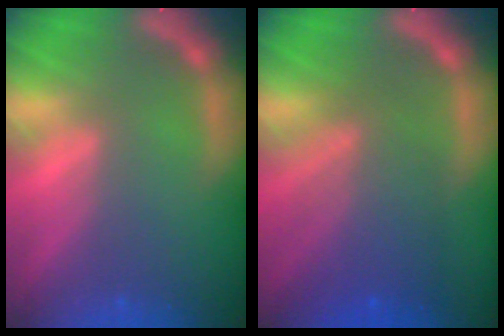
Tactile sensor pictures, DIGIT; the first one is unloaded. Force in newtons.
{"total": 7.0}